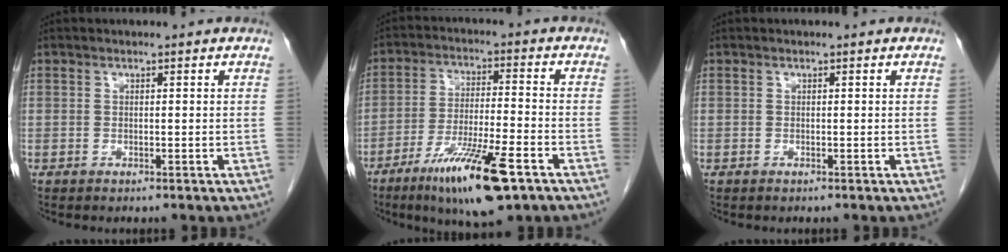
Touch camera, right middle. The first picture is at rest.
{"total": 13.6, "force": [-7.8, 1.6, 11.0], "torque": [-0.202, -0.029, -0.130]}
{"total": 0.0}